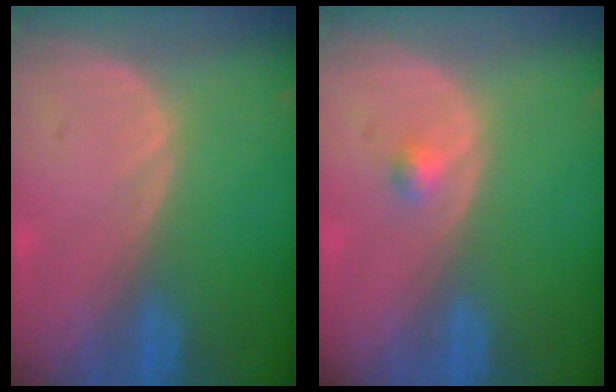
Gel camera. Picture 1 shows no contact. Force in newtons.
{"total": 1.3, "press": 1.1, "slide": 0.7}